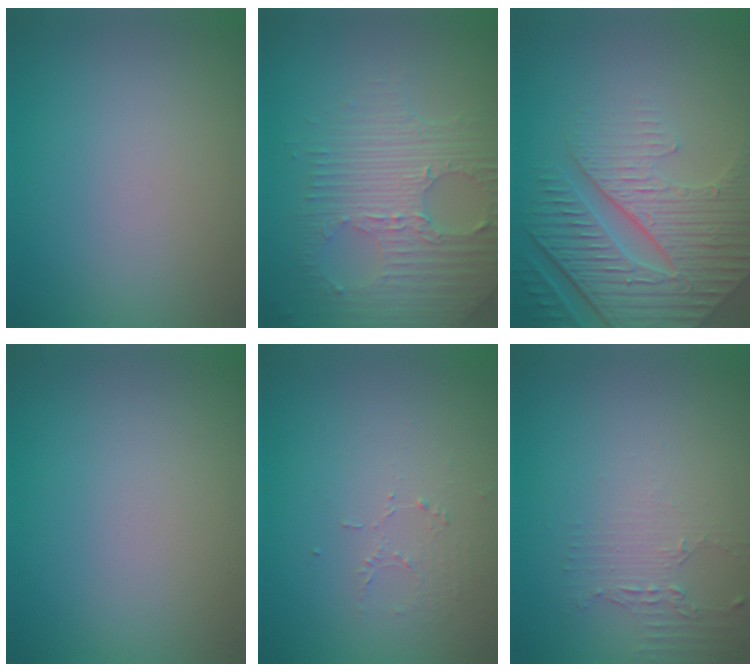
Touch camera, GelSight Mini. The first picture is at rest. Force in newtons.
{"total": 6.8, "press": 4.6, "slide": 5.0}
{"total": 8.3, "press": 5.9, "slide": 5.8}
{"total": 0.0}
{"total": 1.0, "press": 0.5, "slide": 0.9}
{"total": 2.0, "press": 1.4, "slide": 1.4}